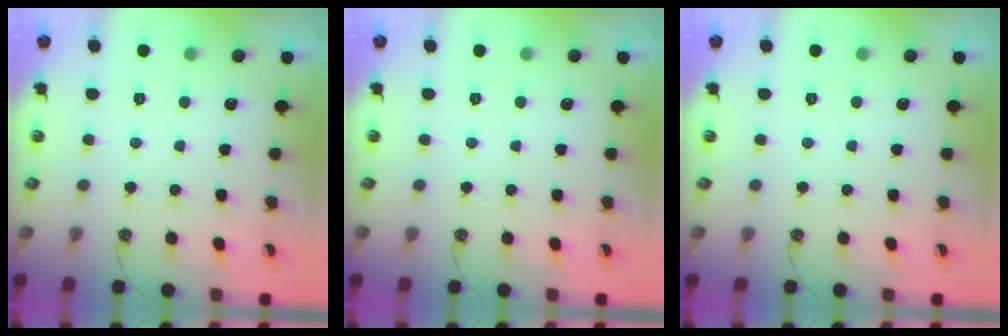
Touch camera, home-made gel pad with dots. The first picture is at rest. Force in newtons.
{"total": 0.0}
{"total": 0.0}